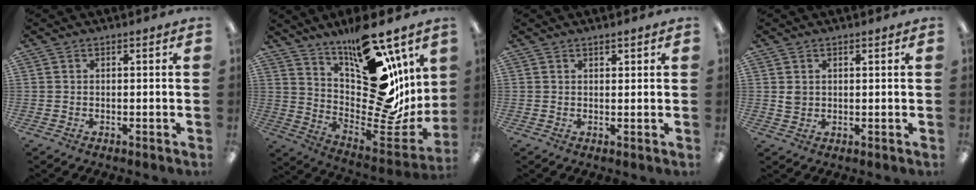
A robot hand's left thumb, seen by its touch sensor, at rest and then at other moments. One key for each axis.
{"total": 21.8, "fx": 10.2, "fy": 10.4, "fz": 16.2, "tx": -0.203, "ty": -0.090, "tz": 0.185}
{"total": 1.5, "fx": 1.2, "fy": 0.7, "fz": 0.6, "tx": -0.005, "ty": -0.004, "tz": 0.021}
{"total": 2.5, "fx": 1.1, "fy": 2.1, "fz": 0.9, "tx": -0.012, "ty": 0.001, "tz": 0.018}